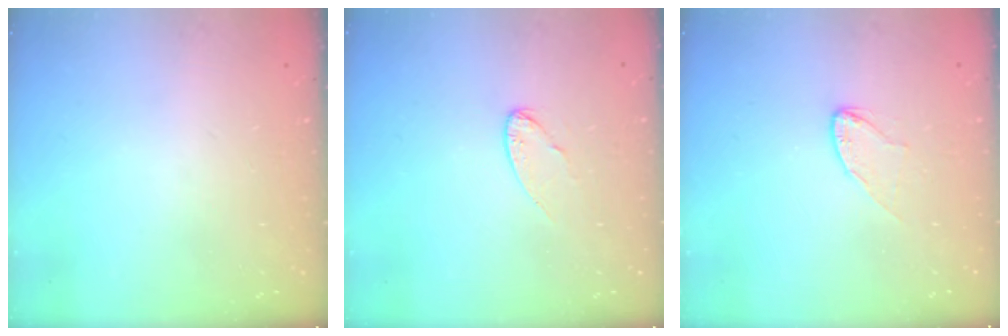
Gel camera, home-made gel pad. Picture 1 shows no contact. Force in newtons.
{"total": 6.5, "press": 6.5, "slide": 0.7}
{"total": 6.5, "press": 6.5, "slide": 0.5}